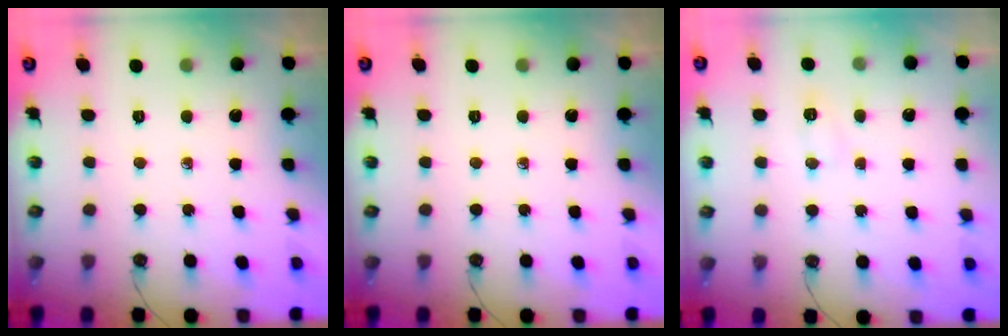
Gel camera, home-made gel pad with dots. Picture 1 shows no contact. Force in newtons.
{"total": 0.0}
{"total": 5.7, "press": 5.7, "slide": 0.6}